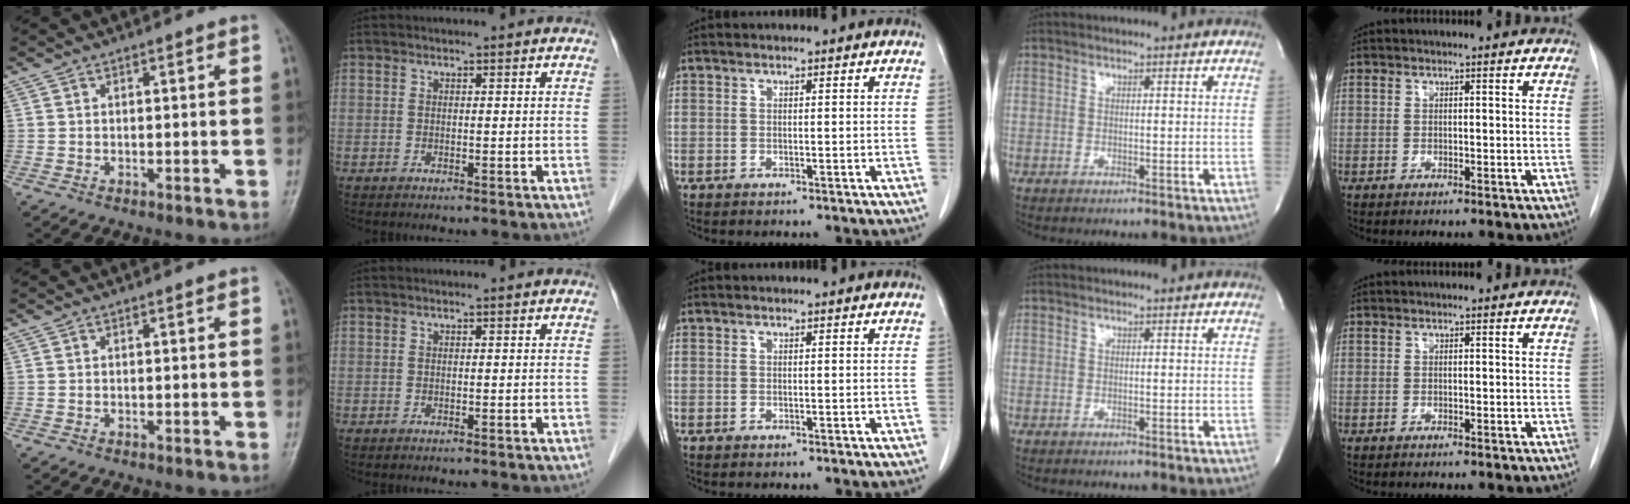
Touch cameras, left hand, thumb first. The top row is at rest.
{}